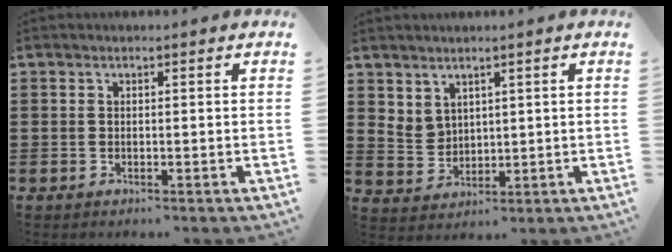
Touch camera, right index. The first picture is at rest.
{"total": 4.0, "force": [3.0, 2.6, 0.5], "torque": [-0.024, 0.001, 0.059]}